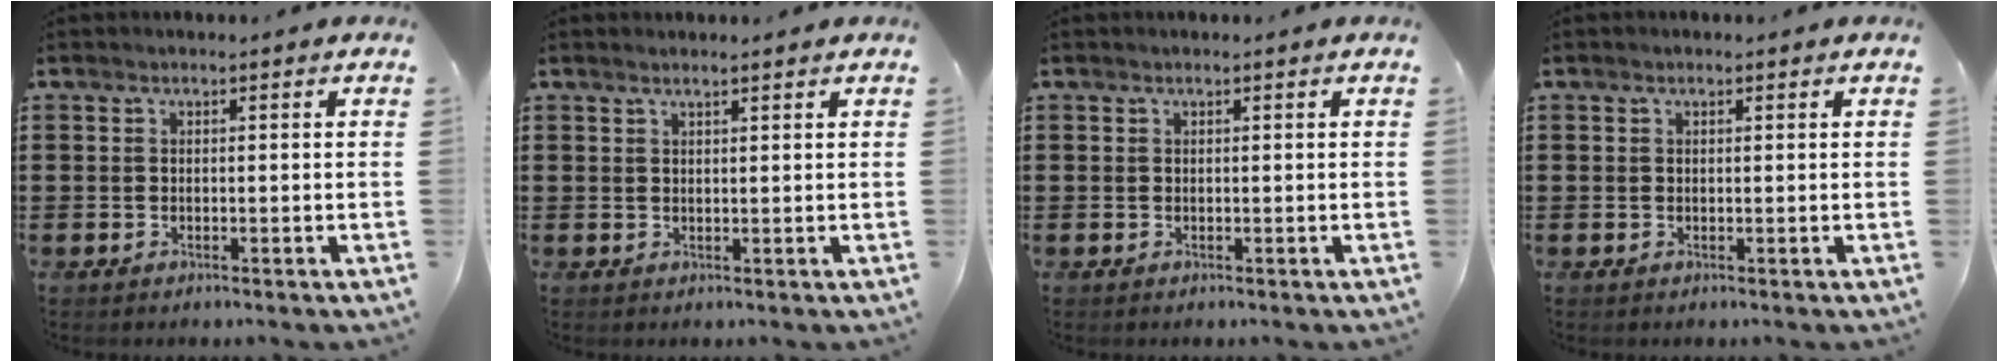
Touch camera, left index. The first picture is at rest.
{"total": 1.3, "force": [1.1, 0.0, 0.7], "torque": [-0.014, 0.000, 0.022]}
{"total": 0.0}
{"total": 0.5, "force": [0.3, 0.2, 0.4], "torque": [-0.008, 0.003, 0.006]}